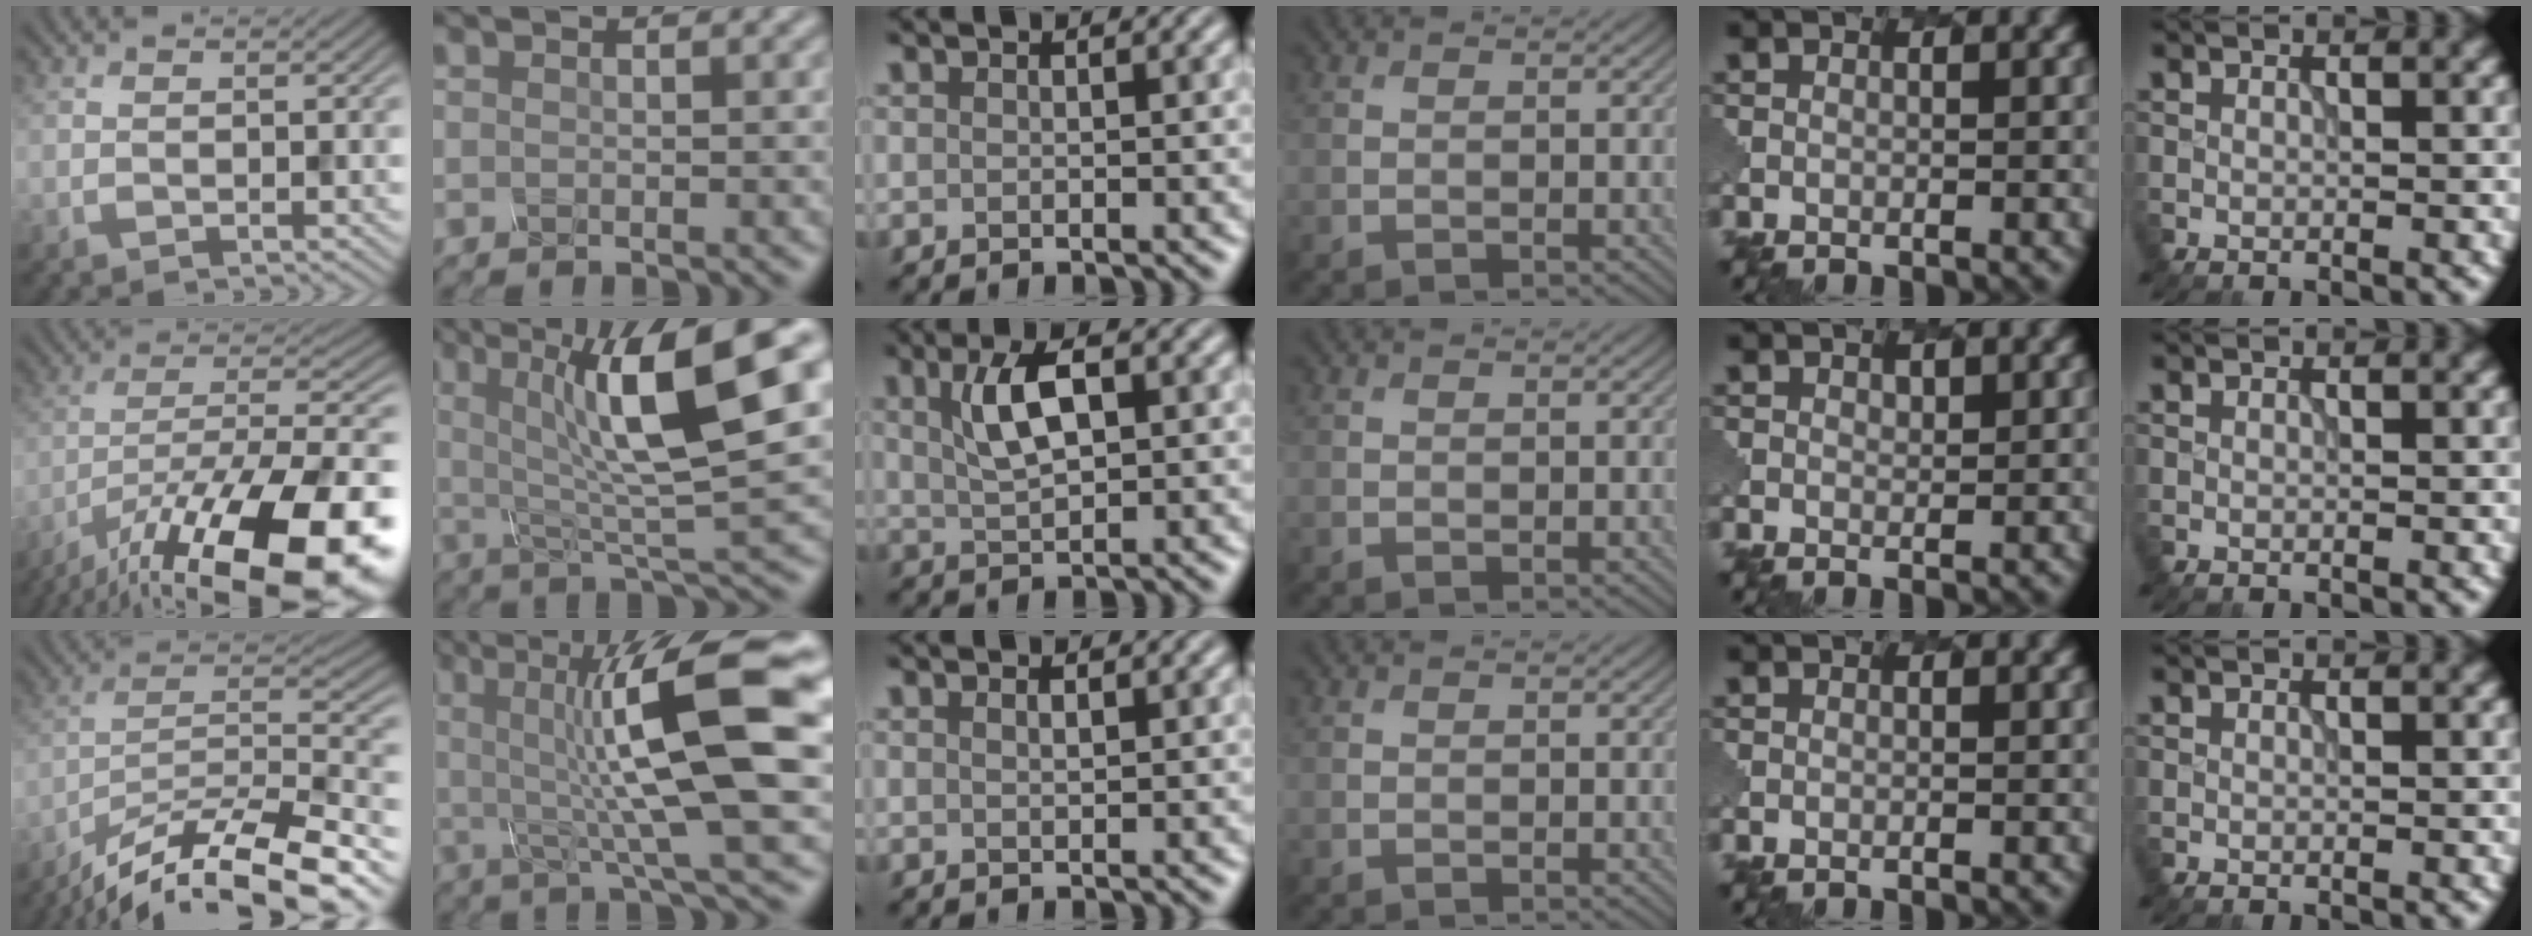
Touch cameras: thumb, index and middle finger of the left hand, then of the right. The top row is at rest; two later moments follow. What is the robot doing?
{"motion": "screw", "object": "spray bottle"}